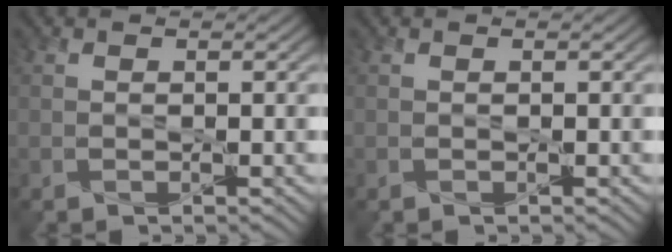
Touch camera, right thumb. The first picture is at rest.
{"total": 0.0}